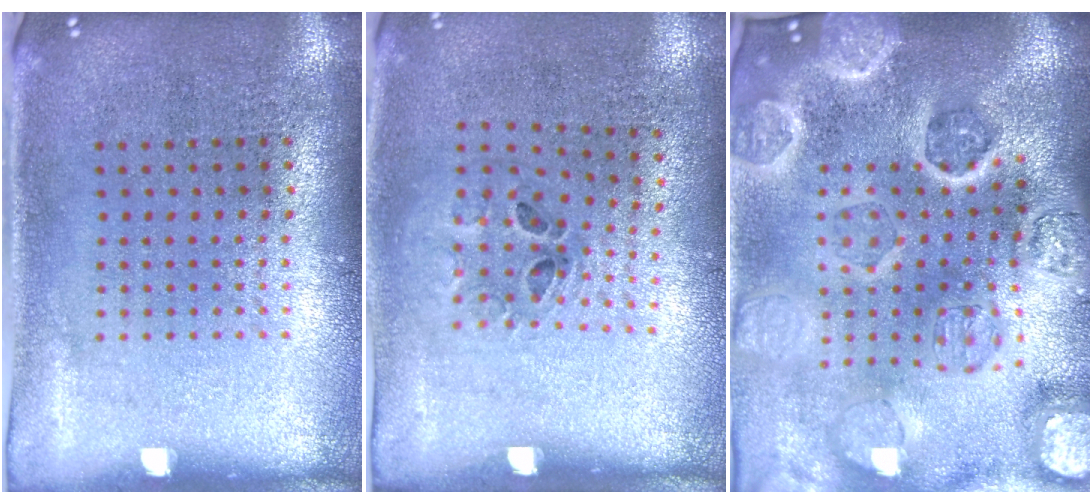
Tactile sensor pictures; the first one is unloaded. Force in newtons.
{"total": 1.2, "press": 0.6, "slide": 1.0}
{"total": 5.5, "press": 4.7, "slide": 2.8}